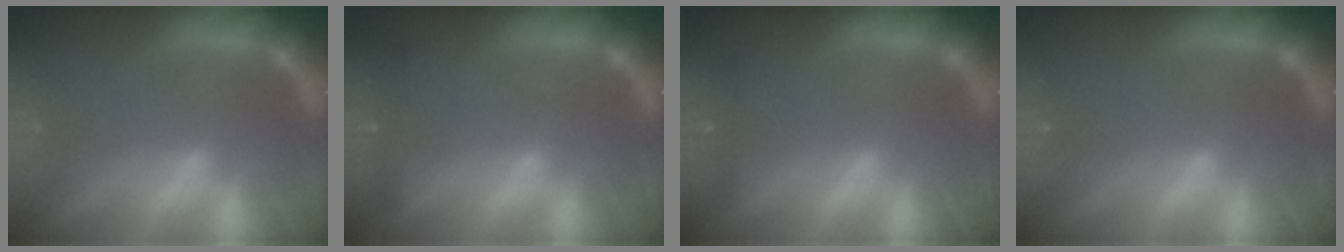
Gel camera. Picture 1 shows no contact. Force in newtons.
{"total": 1.9}
{"total": 1.4}
{"total": 0.0}